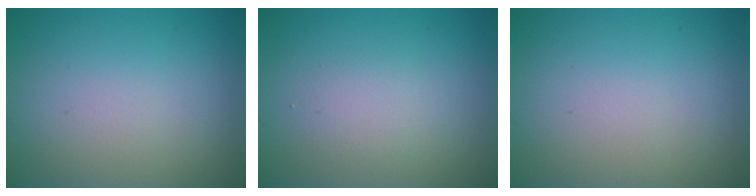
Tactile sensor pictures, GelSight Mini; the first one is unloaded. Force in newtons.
{"total": 1.6, "press": 1.6, "slide": 0.1}
{"total": 0.0}